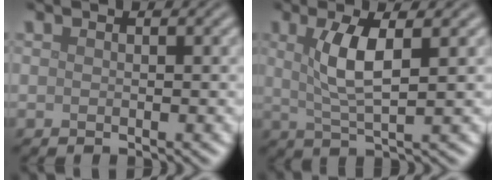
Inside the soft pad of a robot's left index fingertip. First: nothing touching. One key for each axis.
{"total": 4.4, "fx": 1.1, "fy": 1.1, "fz": 4.1, "tx": -0.083, "ty": 0.000, "tz": 0.022}